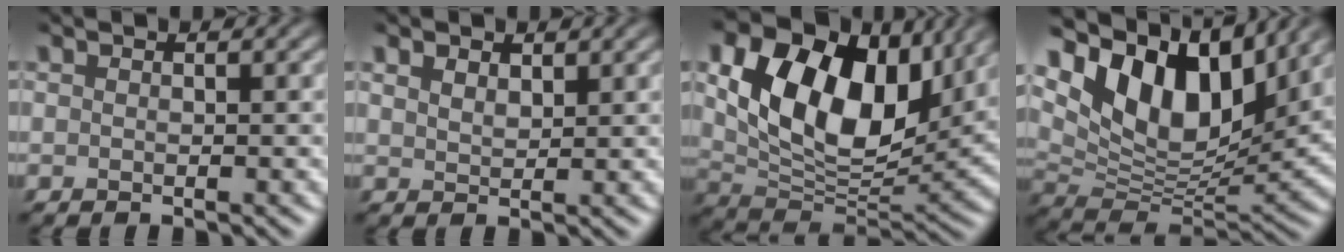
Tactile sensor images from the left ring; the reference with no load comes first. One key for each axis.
{"total": 1.4, "fx": 1.2, "fy": 0.7, "fz": 0.4, "tx": -0.017, "ty": -0.001, "tz": 0.028}
{"total": 13.1, "fx": 4.7, "fy": 7.9, "fz": 9.4, "tx": -0.172, "ty": -0.002, "tz": 0.089}
{"total": 10.6, "fx": 5.8, "fy": 5.3, "fz": 7.2, "tx": -0.129, "ty": 0.002, "tz": 0.106}